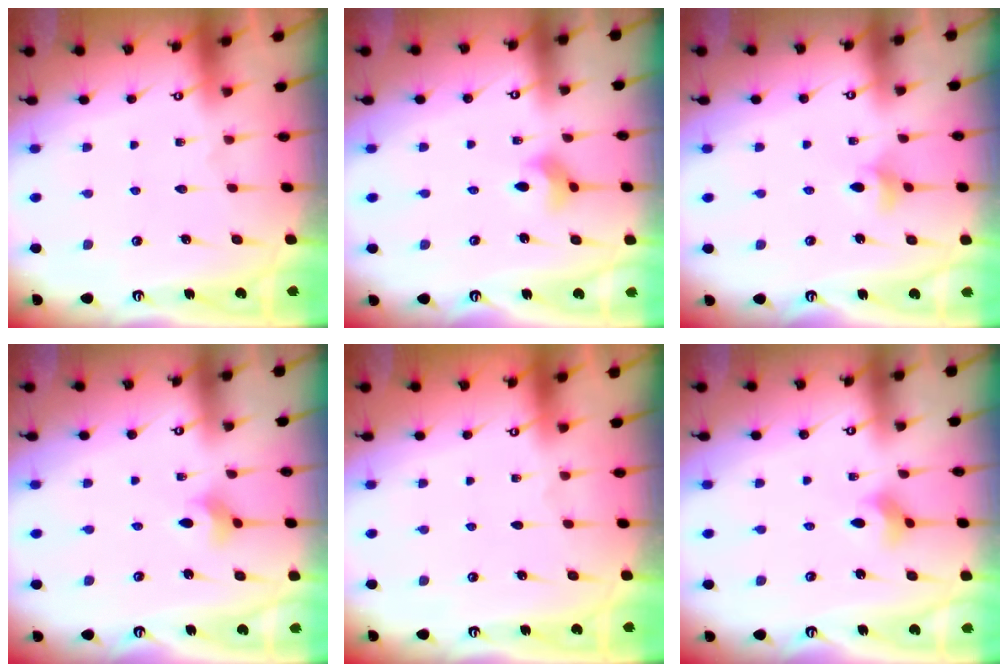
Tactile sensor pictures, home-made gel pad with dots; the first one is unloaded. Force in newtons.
{"total": 5.2, "press": 5.2, "slide": 0.6}
{"total": 5.0, "press": 4.9, "slide": 1.0}
{"total": 2.9, "press": 2.9, "slide": 0.7}
{"total": 0.0}
{"total": 3.4, "press": 3.4, "slide": 0.6}